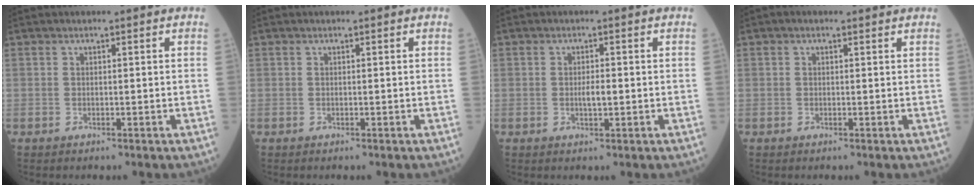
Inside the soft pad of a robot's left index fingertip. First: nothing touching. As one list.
[{"total": 0.0}, {"total": 1.9, "force": [-0.2, 0.5, 1.9], "torque": [-0.035, 0.001, -0.002]}, {"total": 0.8, "force": [0.4, 0.4, 0.5], "torque": [-0.013, 0.007, 0.002]}]